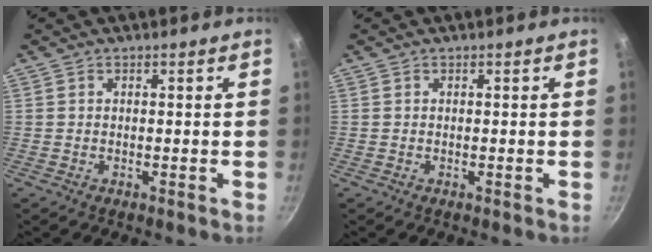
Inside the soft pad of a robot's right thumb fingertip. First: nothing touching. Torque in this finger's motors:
{"motor_torque": [-0.01, 0.00, 0.00, 0.00, 0.00]}